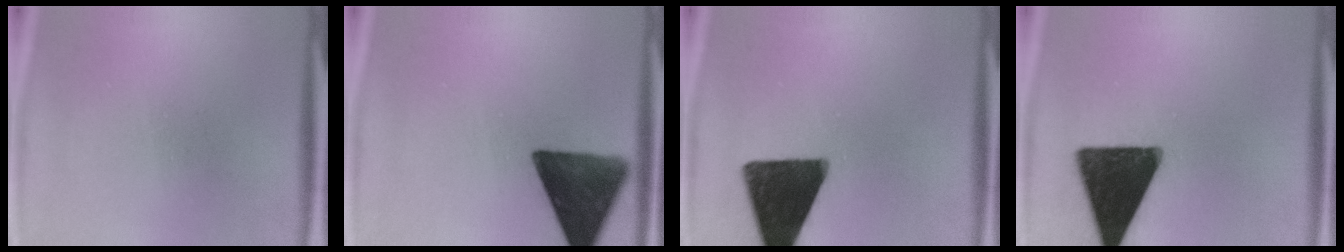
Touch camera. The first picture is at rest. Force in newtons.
{"total": 15.0}
{"total": 17.2}
{"total": 18.8}